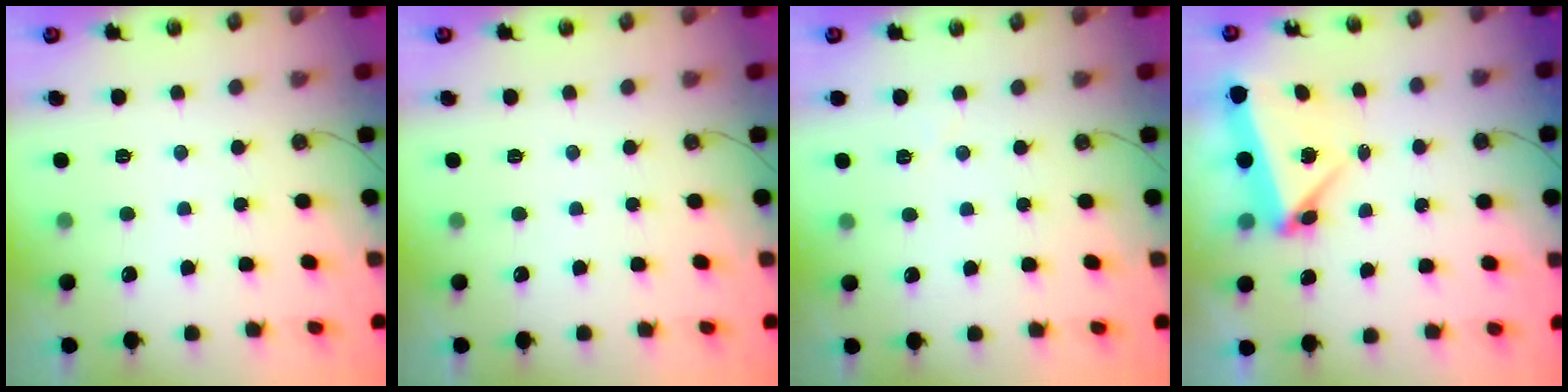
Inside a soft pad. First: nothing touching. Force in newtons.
{"total": 0.0}
{"total": 3.0, "press": 2.6, "slide": 1.4}
{"total": 5.4, "press": 5.4, "slide": 0.5}